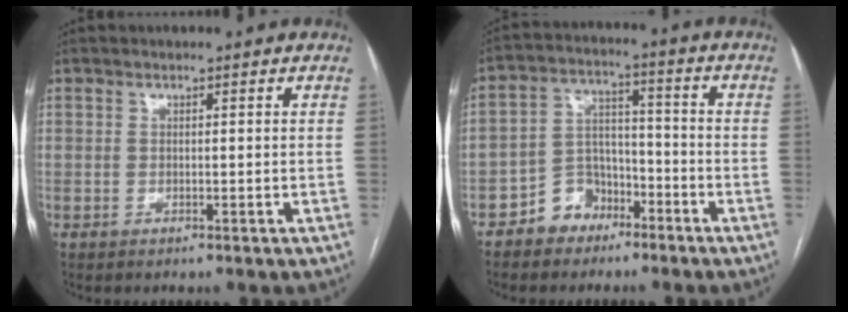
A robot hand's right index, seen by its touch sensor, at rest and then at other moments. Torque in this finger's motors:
{"motor_torque": [0.08, 0.03, -0.19, -0.06]}